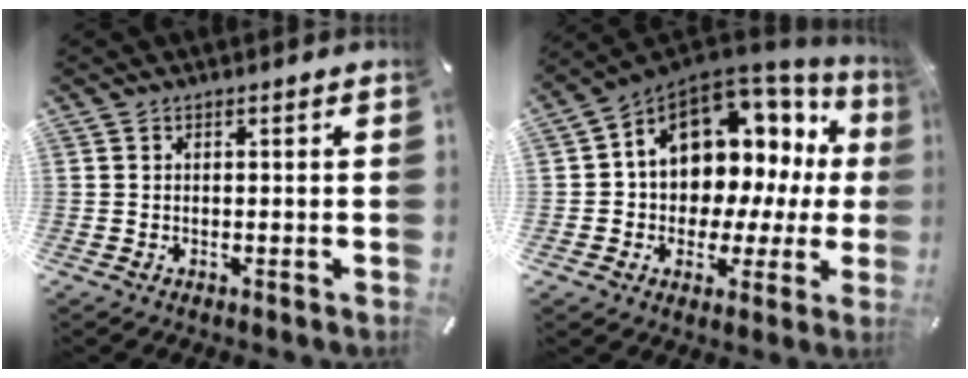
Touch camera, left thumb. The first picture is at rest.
{"total": 12.7, "force": [5.9, 9.4, 6.1], "torque": [-0.103, -0.056, 0.108]}